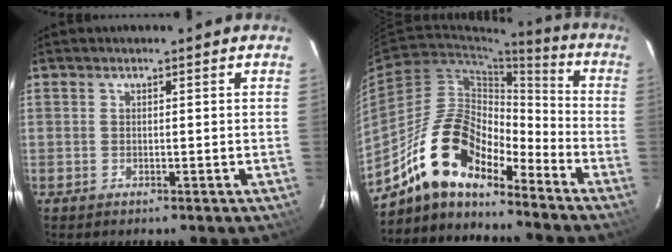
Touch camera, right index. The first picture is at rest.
{"total": 16.0, "force": [-12.6, 5.6, 8.2], "torque": [-0.150, 0.010, -0.240]}